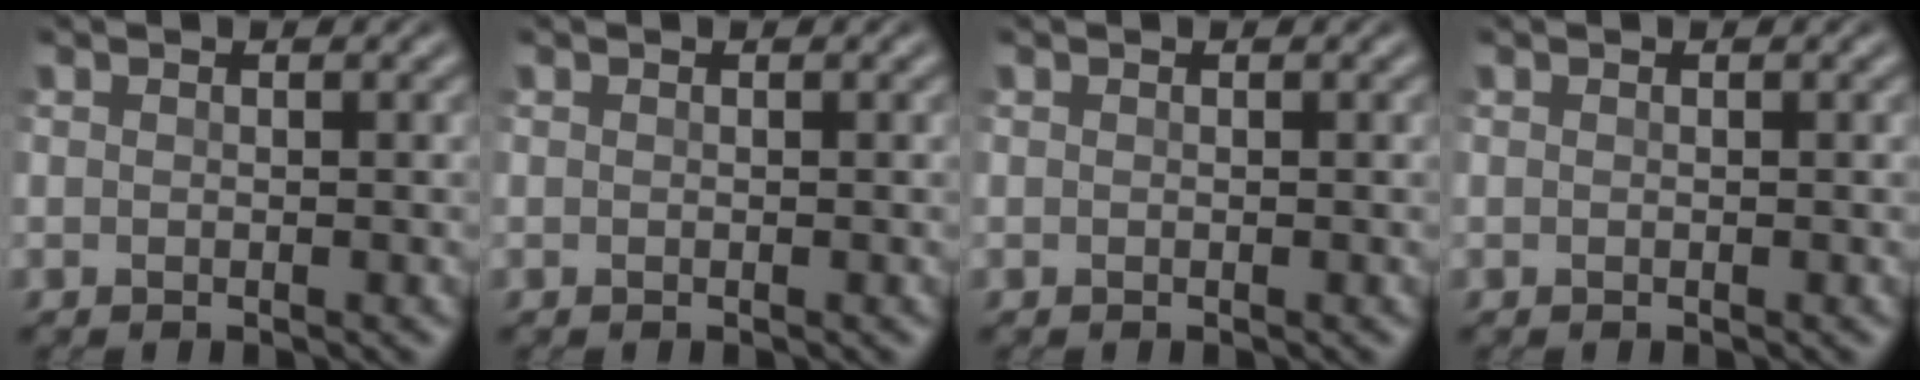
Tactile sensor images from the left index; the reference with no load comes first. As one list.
[{"total": 0.0}, {"total": 0.0}, {"total": 0.0}]